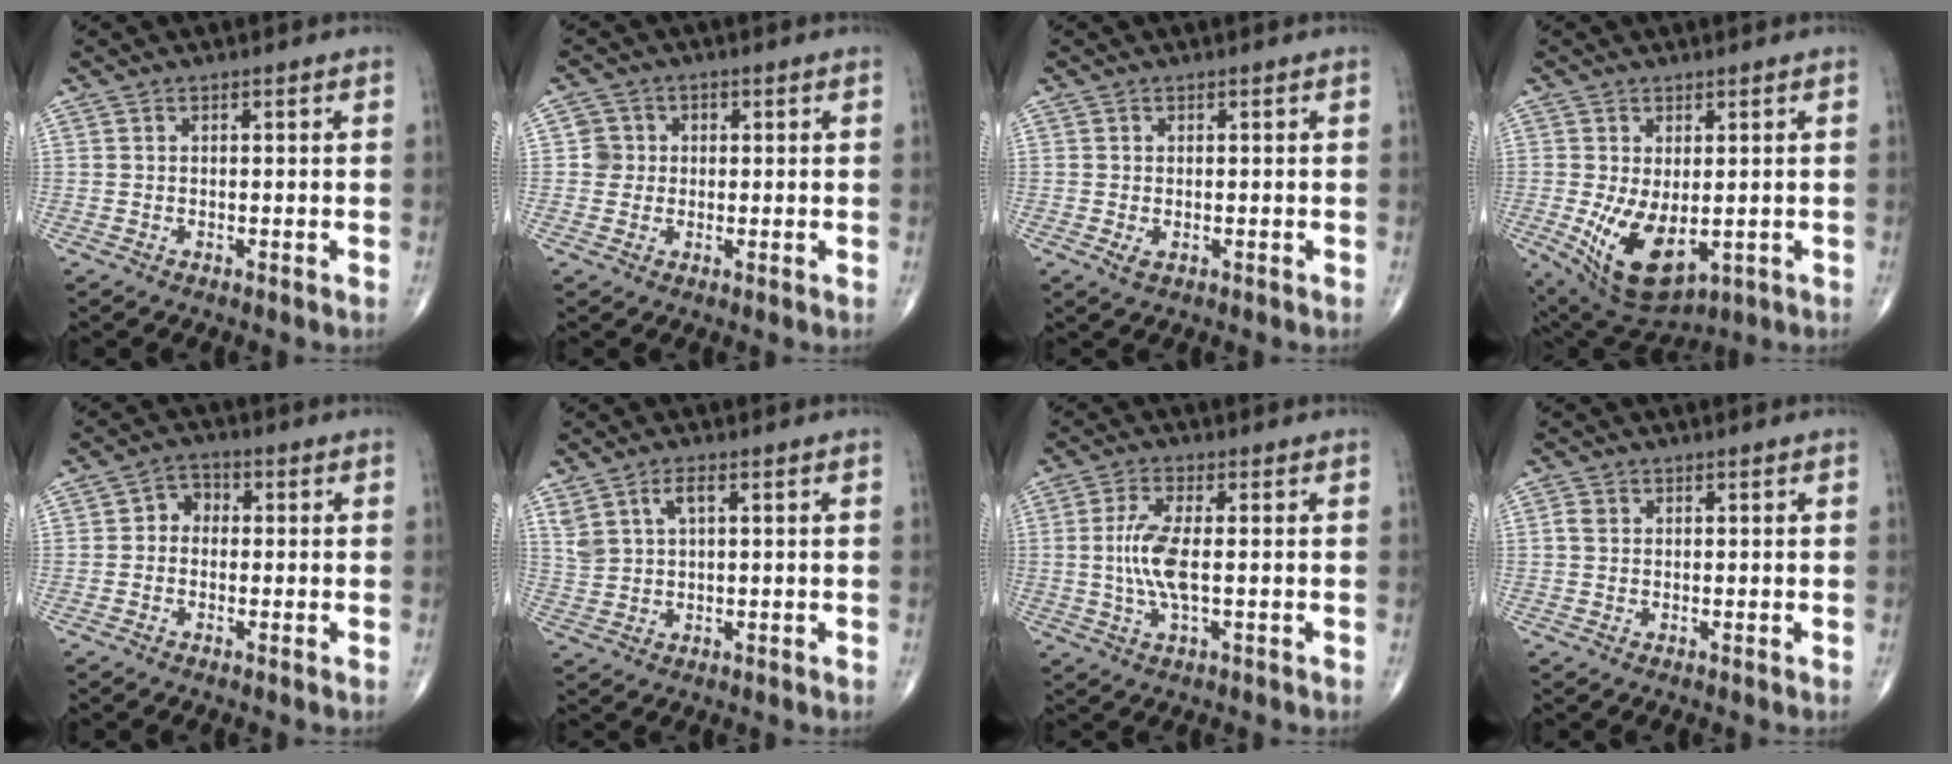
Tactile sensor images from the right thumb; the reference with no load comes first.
{"total": 3.5, "force": [0.2, 3.5, 0.4], "torque": [0.021, 0.008, -0.003]}
{"total": 1.4, "force": [-0.3, 0.8, 1.1], "torque": [-0.020, 0.000, -0.001]}
{"total": 11.6, "force": [-2.0, 6.2, 9.6], "torque": [-0.166, -0.017, -0.008]}
{"total": 3.5, "force": [-0.2, 2.9, 1.9], "torque": [-0.011, 0.016, -0.017]}
{"total": 4.4, "force": [2.1, 2.0, 3.3], "torque": [-0.066, -0.003, 0.045]}
{"total": 7.0, "force": [-0.2, 2.1, 6.7], "torque": [-0.156, -0.002, -0.008]}
{"total": 1.5, "force": [0.2, 1.2, 0.7], "torque": [-0.014, 0.004, 0.005]}